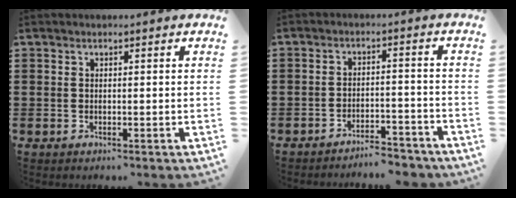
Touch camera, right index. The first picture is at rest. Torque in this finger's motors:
{"motor_torque": [1.50, -0.30, 0.10, -0.01]}